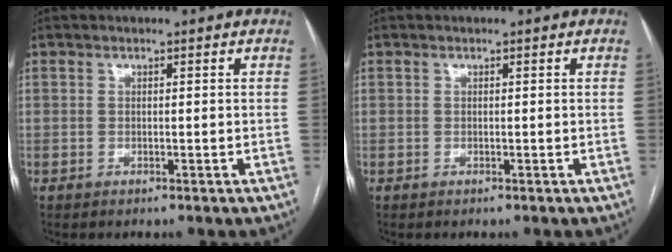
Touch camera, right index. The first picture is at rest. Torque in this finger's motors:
{"motor_torque": [0.00, 0.00, 0.00, 0.00]}